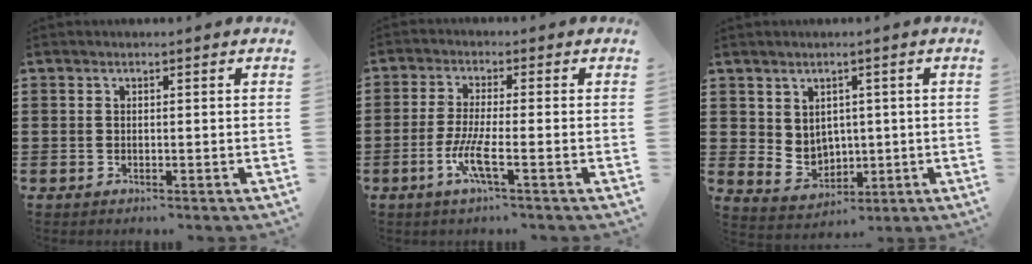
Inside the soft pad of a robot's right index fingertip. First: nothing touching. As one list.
[{"total": 5.5, "force": [-2.2, 0.5, 5.0], "torque": [-0.112, -0.015, -0.047]}, {"total": 4.4, "force": [2.2, 3.7, 1.1], "torque": [-0.030, -0.006, 0.041]}]